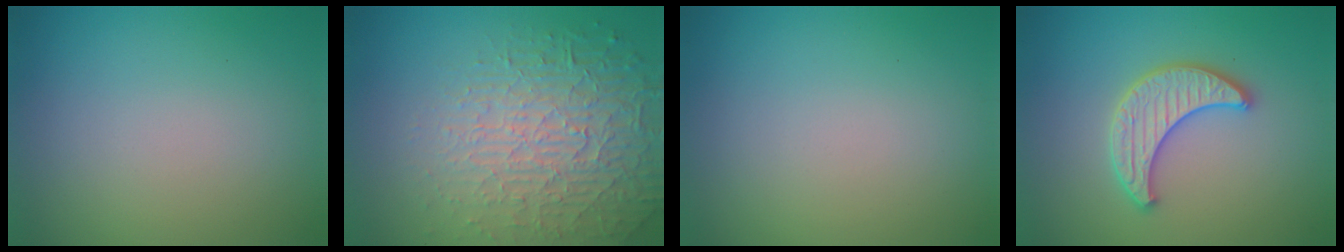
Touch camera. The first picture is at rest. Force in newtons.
{"total": 6.8, "press": 5.2, "slide": 4.4}
{"total": 0.0}
{"total": 3.8, "press": 3.6, "slide": 1.0}